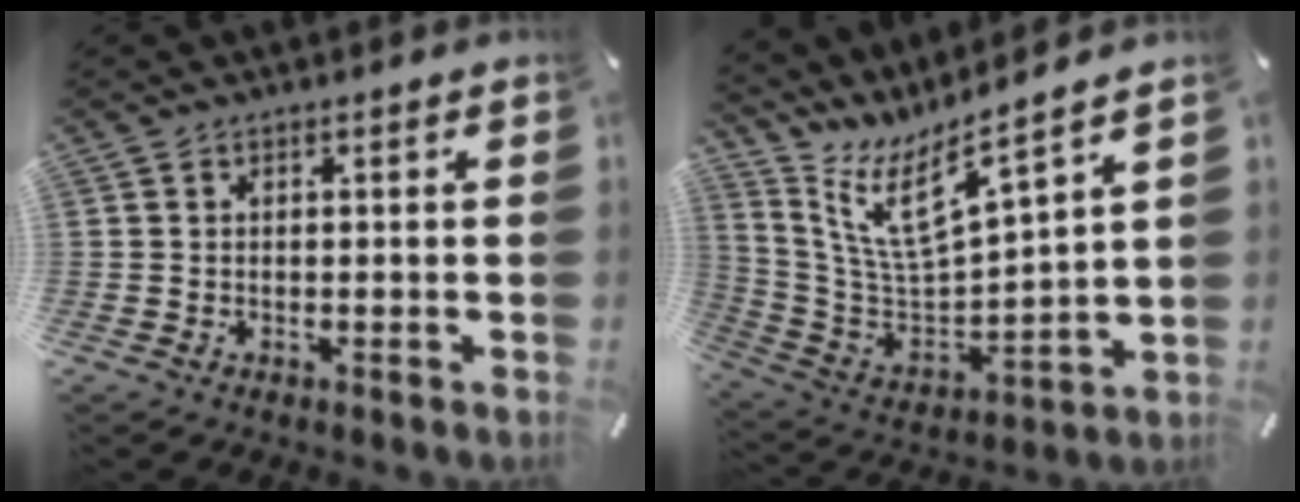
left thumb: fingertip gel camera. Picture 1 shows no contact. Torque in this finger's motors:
{"motor_torque": [1.25, -0.90, 1.30, -1.47, 0.14]}